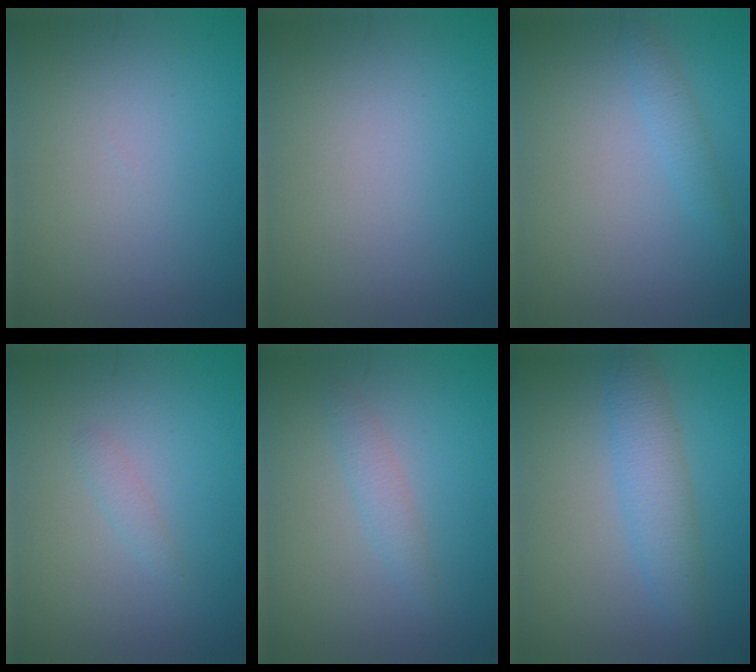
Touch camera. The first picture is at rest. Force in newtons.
{"total": 0.0}
{"total": 1.3, "press": 1.3, "slide": 0.1}
{"total": 0.9, "press": 0.9, "slide": 0.0}
{"total": 1.5, "press": 1.5, "slide": 0.1}
{"total": 3.5, "press": 3.5, "slide": 0.1}